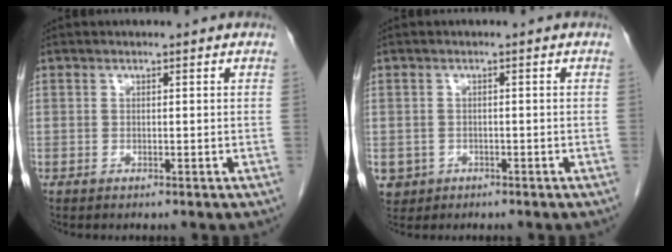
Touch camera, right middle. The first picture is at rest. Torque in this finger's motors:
{"motor_torque": [1.17, -0.97, 0.38, 0.06]}